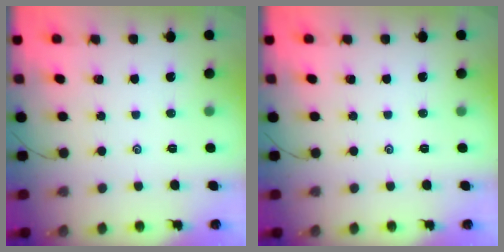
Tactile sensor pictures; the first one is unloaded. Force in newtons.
{"total": 0.0}